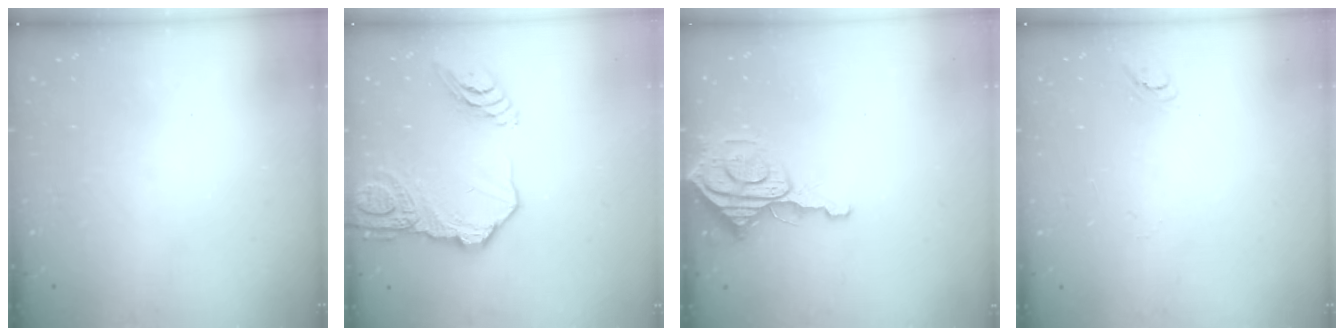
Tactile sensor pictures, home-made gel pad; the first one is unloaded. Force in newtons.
{"total": 16.0, "press": 15.9, "slide": 1.6}
{"total": 8.5, "press": 8.5, "slide": 0.9}
{"total": 3.6, "press": 3.6, "slide": 0.3}